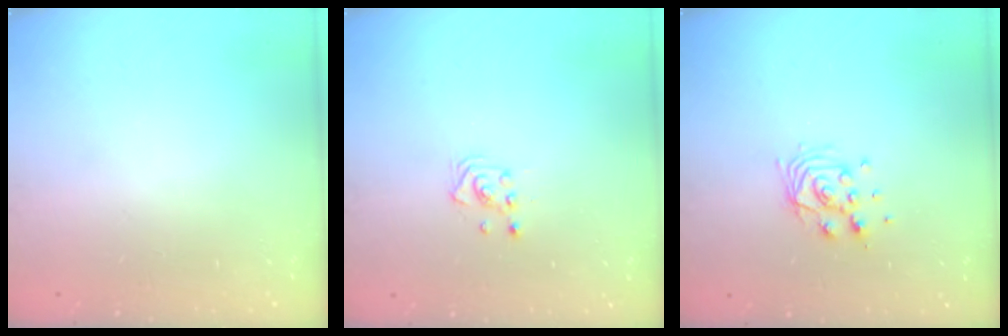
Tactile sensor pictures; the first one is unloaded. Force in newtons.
{"total": 2.8, "press": 2.8, "slide": 0.3}
{"total": 8.9, "press": 8.9, "slide": 1.0}